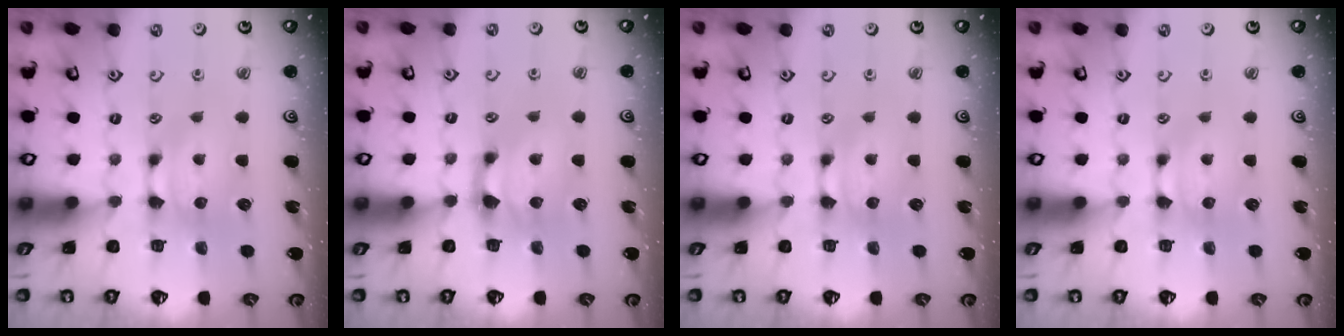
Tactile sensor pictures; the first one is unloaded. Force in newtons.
{"total": 2.2, "press": 2.1, "slide": 0.9}
{"total": 0.0}
{"total": 0.0}